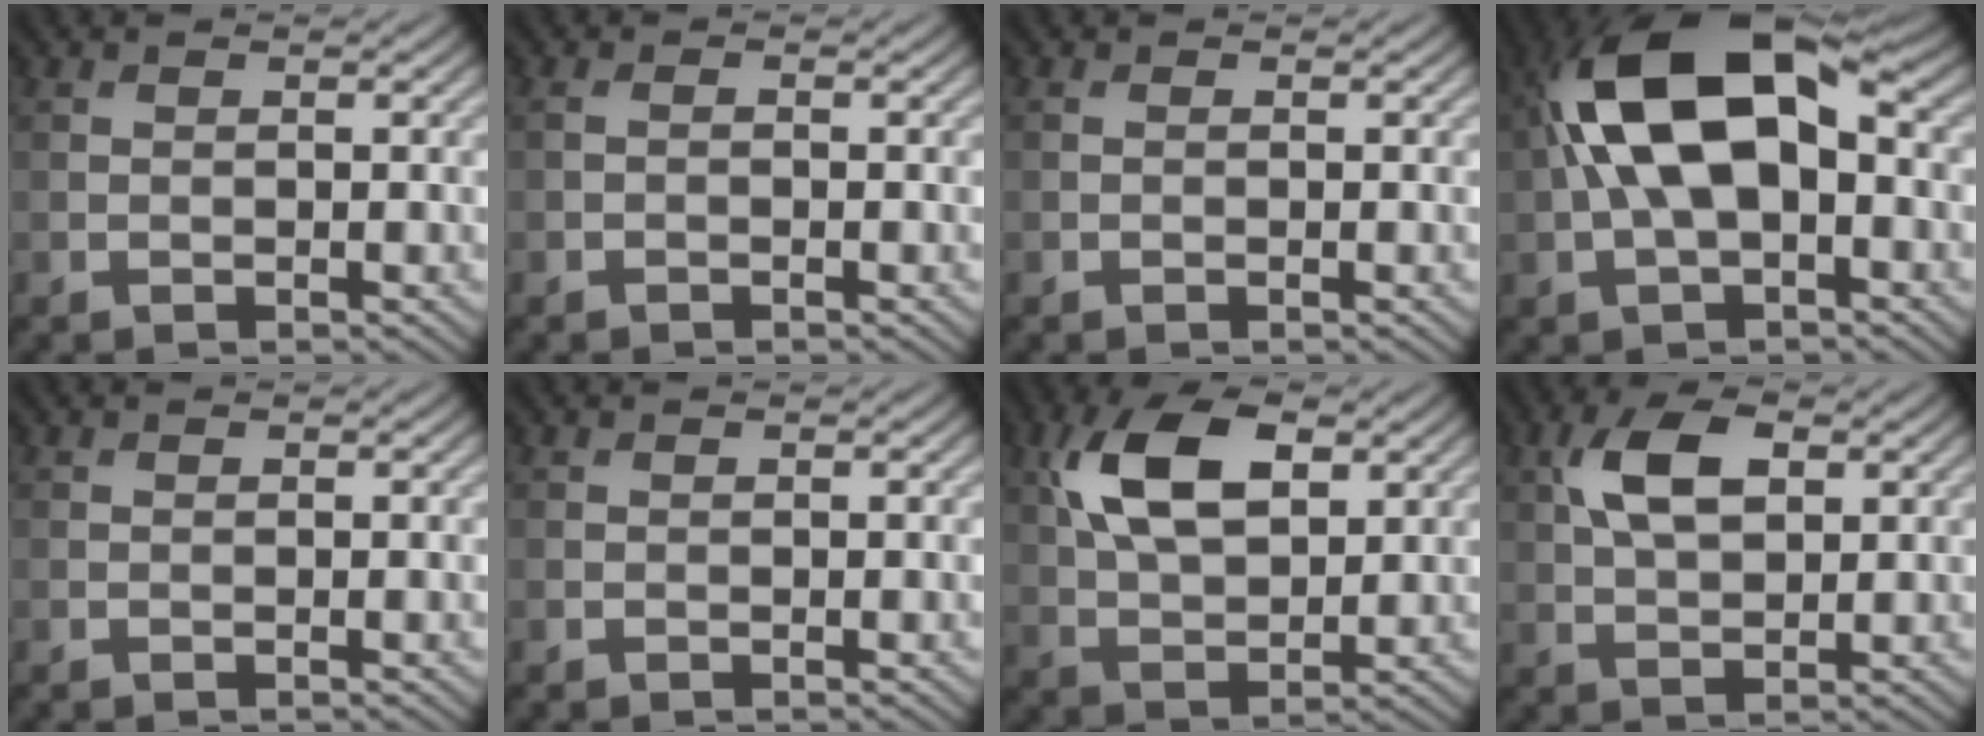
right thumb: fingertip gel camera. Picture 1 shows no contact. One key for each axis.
{"total": 0.8, "fx": -0.3, "fy": 0.3, "fz": 0.7, "tx": -0.018, "ty": 0.000, "tz": -0.007}
{"total": 0.0}
{"total": 15.1, "fx": 1.4, "fy": 7.8, "fz": 12.8, "tx": -0.248, "ty": 0.029, "tz": 0.017}
{"total": 0.0}
{"total": 0.0}
{"total": 10.7, "fx": 3.7, "fy": 5.7, "fz": 8.3, "tx": -0.181, "ty": 0.012, "tz": 0.069}
{"total": 7.0, "fx": 2.2, "fy": 3.7, "fz": 5.5, "tx": -0.118, "ty": 0.008, "tz": 0.038}